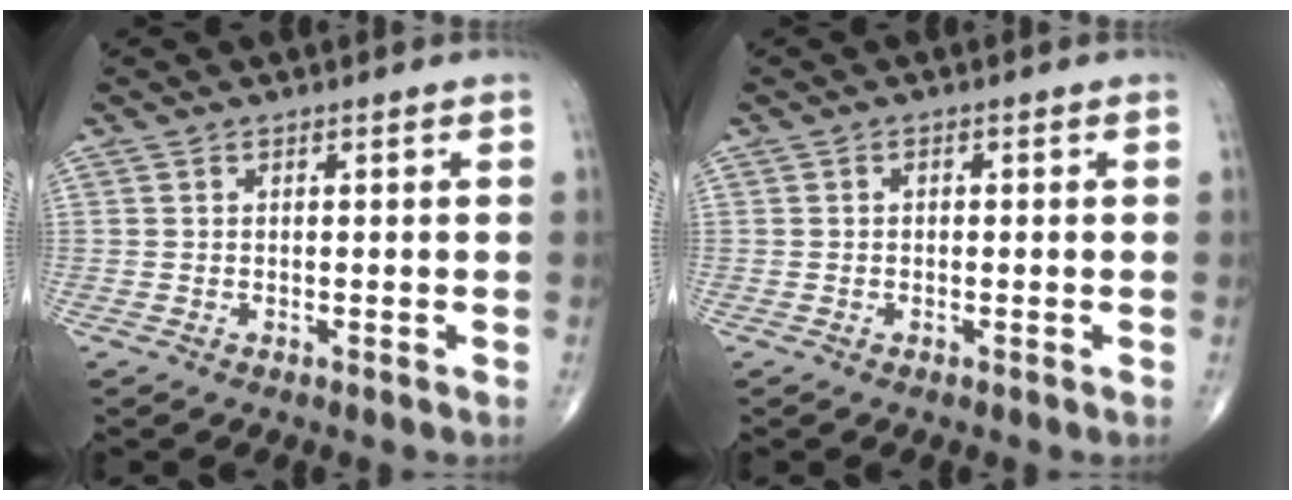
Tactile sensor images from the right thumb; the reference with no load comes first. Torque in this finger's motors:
{"motor_torque": [-0.52, -0.07, -0.24, -0.14, 0.03]}